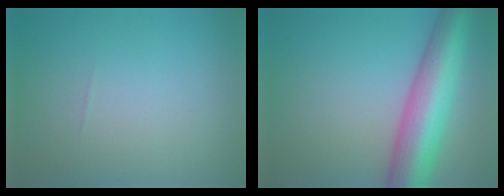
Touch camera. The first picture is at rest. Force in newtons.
{"total": 9.4, "press": 9.4, "slide": 0.3}